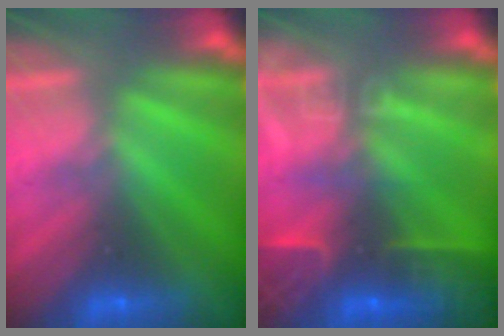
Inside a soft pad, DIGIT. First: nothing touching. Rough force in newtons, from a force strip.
{"total": 9.5}